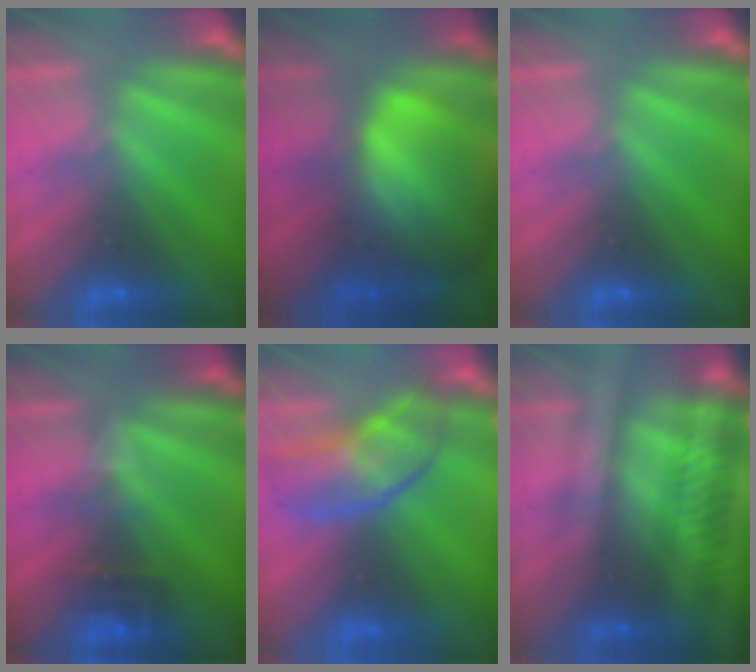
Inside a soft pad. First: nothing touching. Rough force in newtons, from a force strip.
{"total": 8.6}
{"total": 0.0}
{"total": 2.7}
{"total": 2.8}
{"total": 2.5}